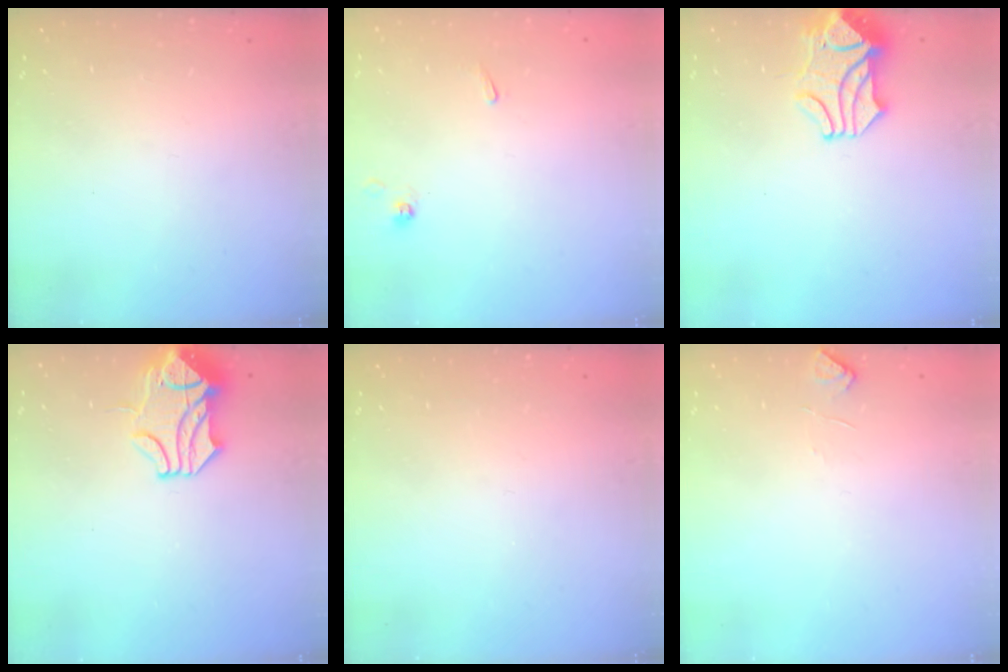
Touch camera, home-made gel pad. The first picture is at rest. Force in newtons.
{"total": 0.9, "press": 0.9, "slide": 0.2}
{"total": 2.4, "press": 2.1, "slide": 1.2}
{"total": 1.8, "press": 1.1, "slide": 1.4}
{"total": 0.0}
{"total": 2.9, "press": 2.8, "slide": 0.6}